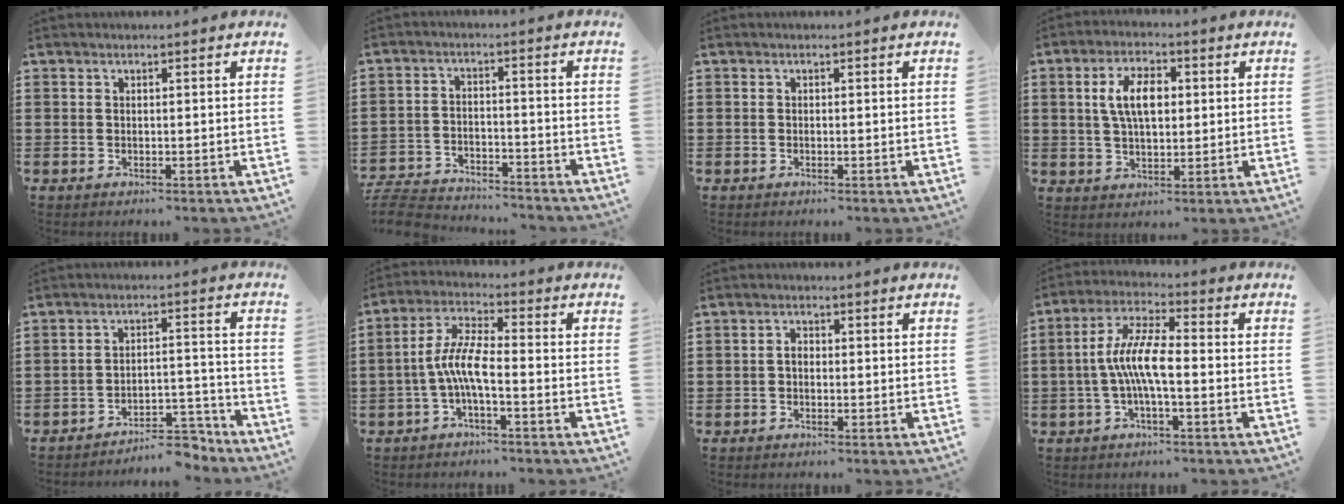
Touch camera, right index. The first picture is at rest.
{"total": 5.4, "force": [-5.3, 0.7, 0.7], "torque": [-0.032, 0.002, -0.112]}
{"total": 0.0}
{"total": 6.8, "force": [1.3, 3.5, 5.7], "torque": [-0.120, 0.014, 0.020]}
{"total": 6.9, "force": [-6.3, 1.6, 2.3], "torque": [-0.029, 0.022, -0.118]}
{"total": 6.5, "force": [-2.1, 1.4, 5.9], "torque": [-0.140, -0.008, -0.046]}
{"total": 1.5, "force": [-0.3, 0.9, 1.2], "torque": [-0.024, 0.002, -0.006]}
{"total": 7.6, "force": [-1.3, 1.9, 7.3], "torque": [-0.162, -0.007, -0.032]}